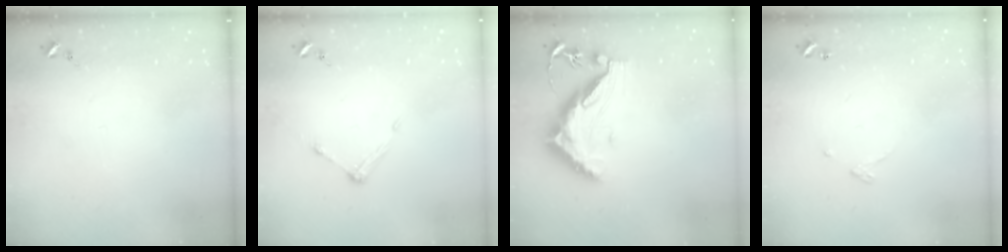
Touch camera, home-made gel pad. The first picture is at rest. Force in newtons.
{"total": 5.3, "press": 5.2, "slide": 0.2}
{"total": 13.0, "press": 12.9, "slide": 0.7}
{"total": 2.4, "press": 2.4, "slide": 0.2}